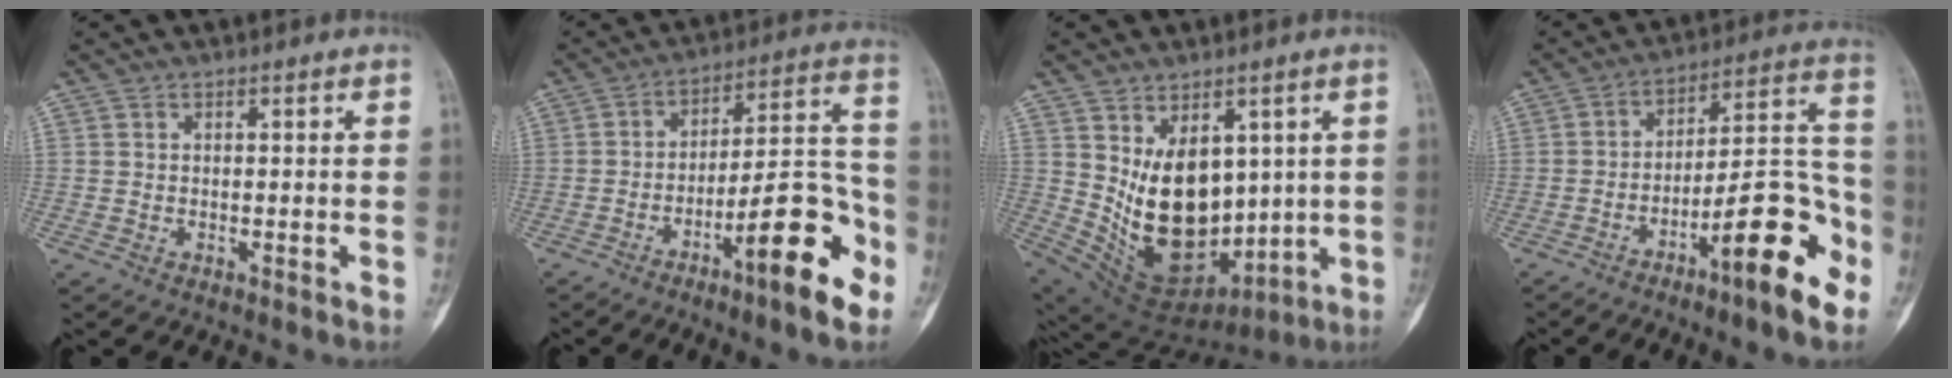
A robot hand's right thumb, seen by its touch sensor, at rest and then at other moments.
{"total": 17.4, "force": [-8.5, 3.7, 14.8], "torque": [-0.212, 0.065, -0.128]}
{"total": 16.3, "force": [2.3, 10.7, 12.1], "torque": [-0.159, -0.032, 0.076]}
{"total": 17.7, "force": [-8.8, 3.7, 14.9], "torque": [-0.214, 0.069, -0.135]}